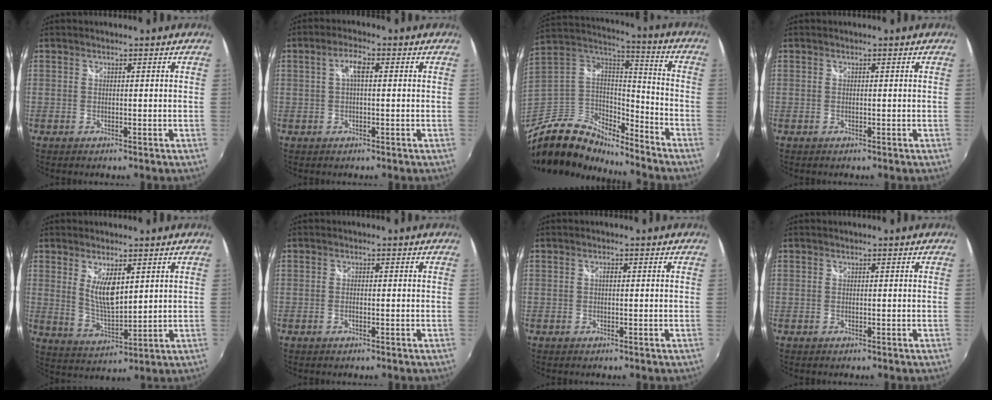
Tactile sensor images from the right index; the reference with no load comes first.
{"total": 3.2, "force": [0.5, 0.9, 3.0], "torque": [-0.058, 0.010, 0.010]}
{"total": 15.9, "force": [-12.3, 7.5, 6.7], "torque": [-0.161, 0.017, -0.228]}
{"total": 0.0}
{"total": 7.6, "force": [2.8, 2.9, 6.5], "torque": [-0.112, -0.014, 0.060]}
{"total": 0.9, "force": [-0.3, 0.4, 0.8], "torque": [-0.017, 0.000, -0.008]}
{"total": 0.6, "force": [0.0, 0.3, 0.5], "torque": [-0.010, 0.004, 0.000]}
{"total": 0.0}